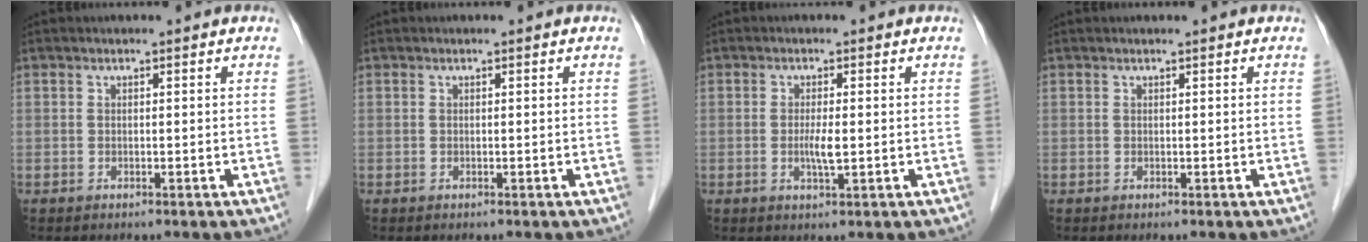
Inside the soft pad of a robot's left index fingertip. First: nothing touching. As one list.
[{"total": 0.0}, {"total": 2.5, "force": [-0.2, 0.3, 2.5], "torque": [-0.051, -0.004, -0.003]}, {"total": 0.8, "force": [0.7, 0.0, 0.4], "torque": [-0.004, 0.012, 0.012]}]